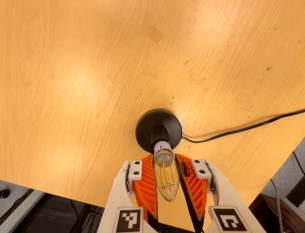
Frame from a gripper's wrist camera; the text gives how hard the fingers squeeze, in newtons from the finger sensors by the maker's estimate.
{"total": 12.0, "left": 11.6, "right": 12.4}